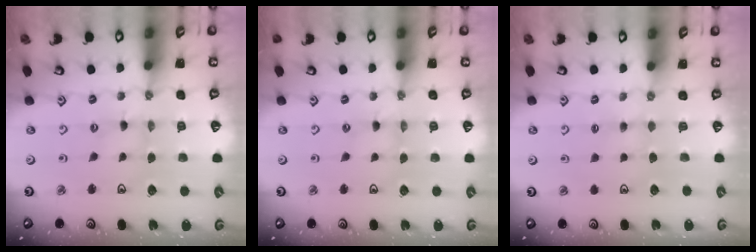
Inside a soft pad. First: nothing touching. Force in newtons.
{"total": 0.0}
{"total": 2.7, "press": 2.7, "slide": 0.6}